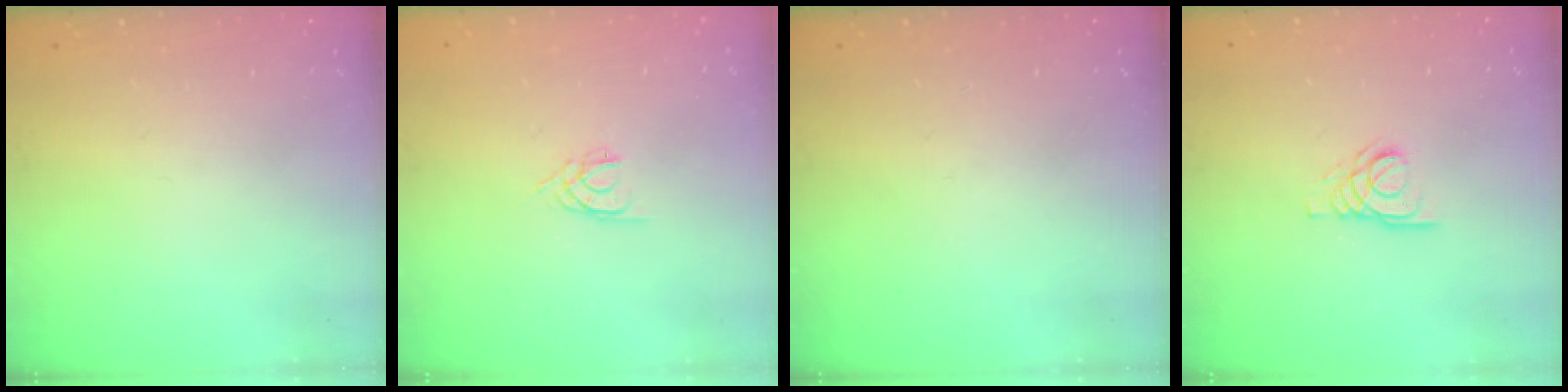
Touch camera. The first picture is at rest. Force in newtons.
{"total": 1.6, "press": 1.6, "slide": 0.3}
{"total": 0.0}
{"total": 2.8, "press": 2.8, "slide": 0.3}